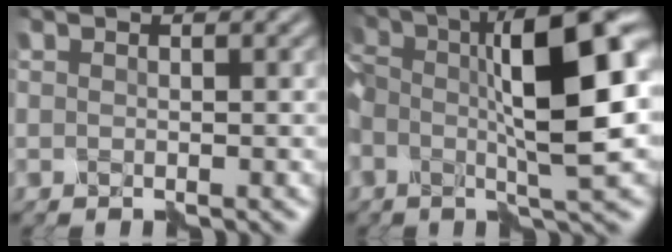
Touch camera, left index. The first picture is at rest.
{"total": 11.8, "force": [0.2, 3.3, 11.3], "torque": [-0.187, 0.011, -0.003]}